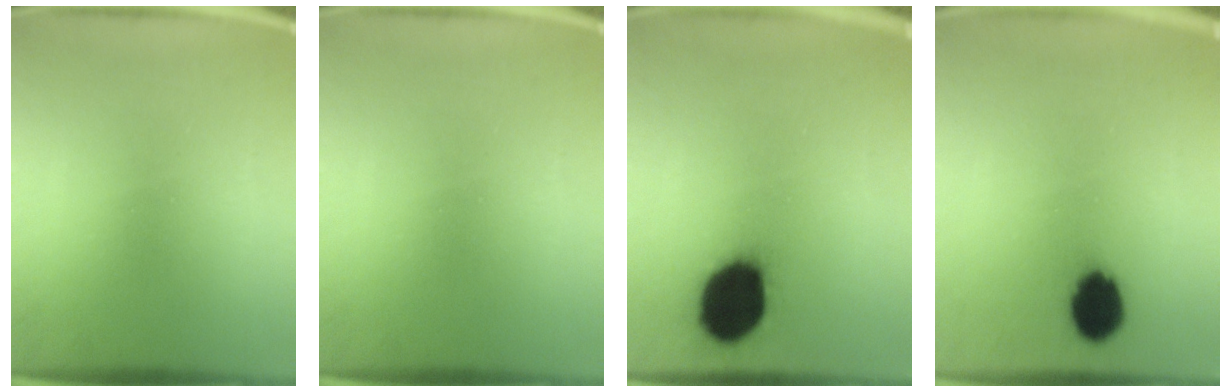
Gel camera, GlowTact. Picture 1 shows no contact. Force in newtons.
{"total": 0.0}
{"total": 18.4}
{"total": 9.6}